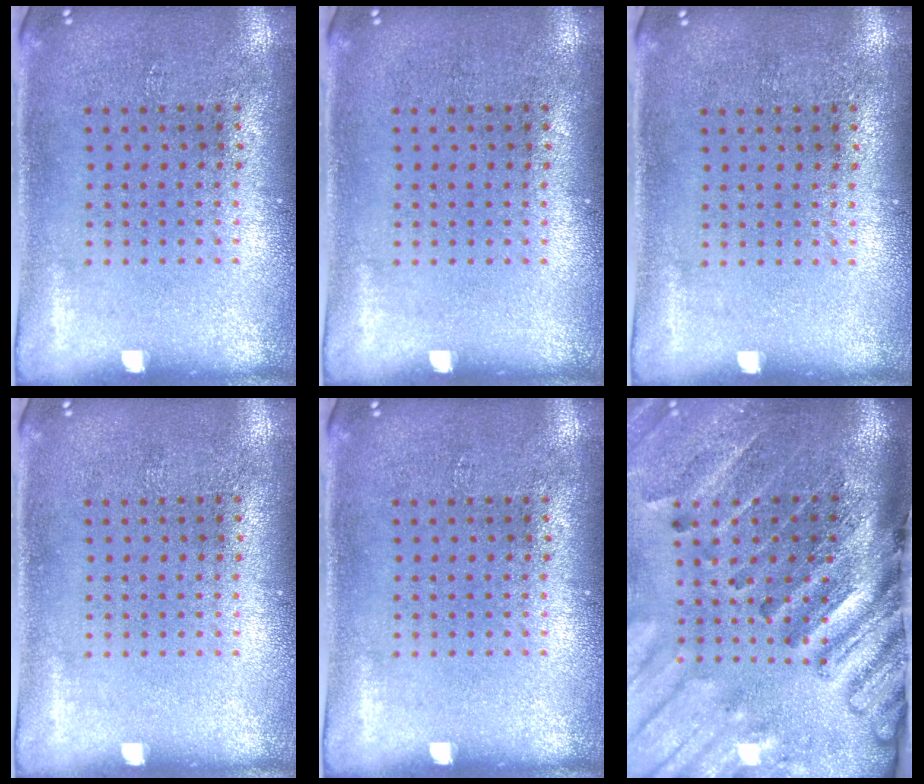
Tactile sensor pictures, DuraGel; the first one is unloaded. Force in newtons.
{"total": 0.0}
{"total": 0.0}
{"total": 0.0}
{"total": 0.0}
{"total": 4.4, "press": 3.2, "slide": 3.0}